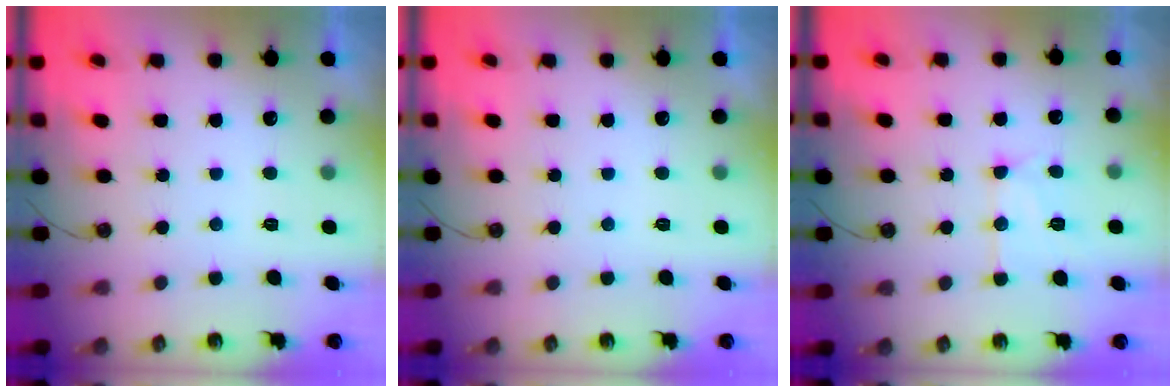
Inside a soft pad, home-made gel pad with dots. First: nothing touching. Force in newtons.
{"total": 0.0}
{"total": 12.3, "press": 12.3, "slide": 0.9}